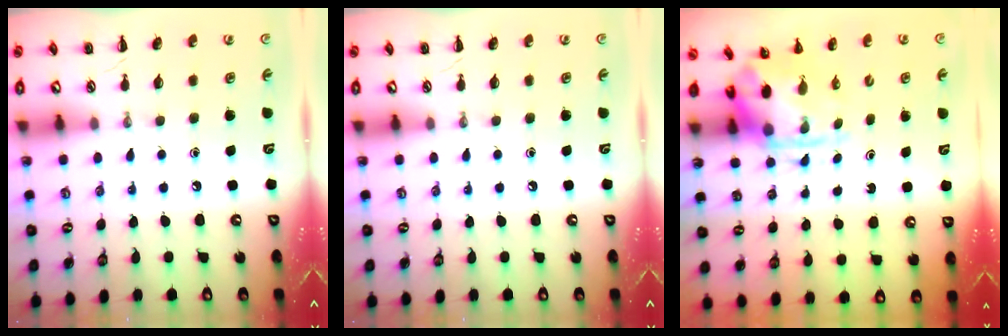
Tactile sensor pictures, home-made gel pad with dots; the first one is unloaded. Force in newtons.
{"total": 0.0}
{"total": 3.6, "press": 3.5, "slide": 0.9}